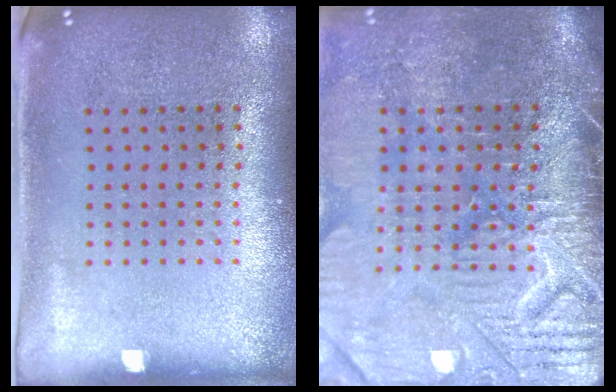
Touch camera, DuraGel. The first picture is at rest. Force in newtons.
{"total": 4.6, "press": 4.0, "slide": 2.2}